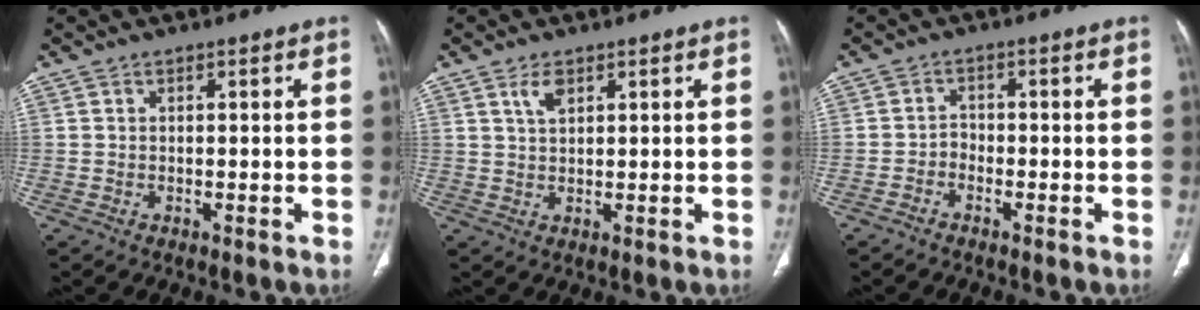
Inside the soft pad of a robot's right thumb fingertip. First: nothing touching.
{"total": 3.1, "force": [1.7, 1.4, 2.1], "torque": [-0.038, -0.005, 0.036]}
{"total": 2.1, "force": [-1.5, 1.3, 0.6], "torque": [-0.001, 0.017, -0.030]}